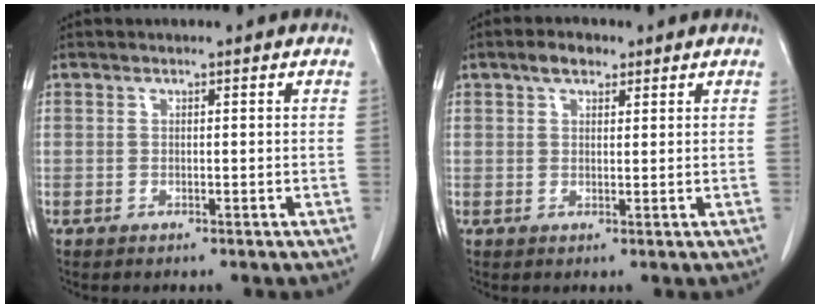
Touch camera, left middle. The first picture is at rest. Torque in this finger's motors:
{"motor_torque": [0.46, -0.39, 0.00, 0.01]}